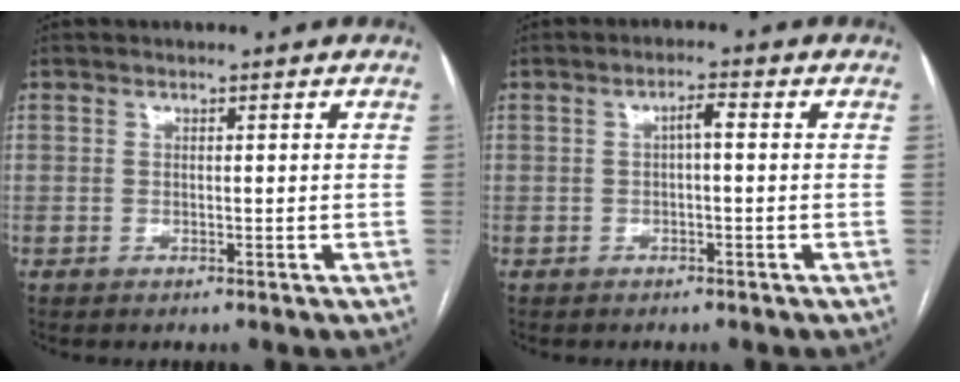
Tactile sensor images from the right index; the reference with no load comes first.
{"total": 2.1, "force": [0.1, 0.4, 2.0], "torque": [-0.034, 0.007, 0.001]}